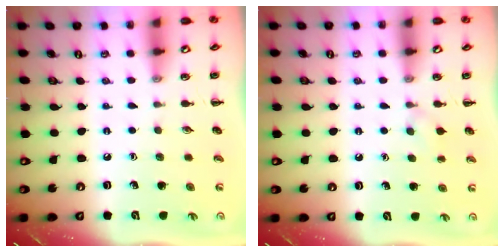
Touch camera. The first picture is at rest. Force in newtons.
{"total": 5.1, "press": 4.7, "slide": 1.9}